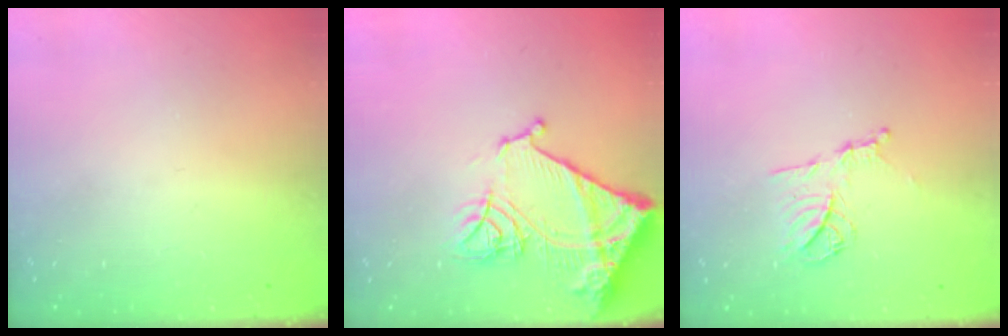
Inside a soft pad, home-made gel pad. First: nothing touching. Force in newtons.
{"total": 17.3, "press": 17.3, "slide": 1.6}
{"total": 11.0, "press": 10.9, "slide": 1.1}